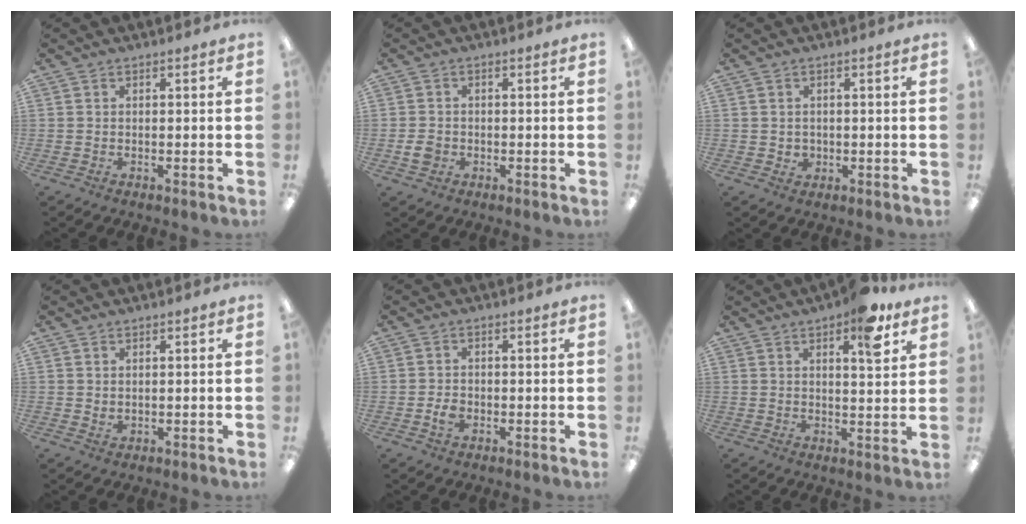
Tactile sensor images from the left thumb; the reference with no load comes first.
{"total": 3.0, "force": [-0.8, 2.6, 1.4], "torque": [-0.022, 0.006, -0.013]}
{"total": 1.9, "force": [0.4, 1.8, 0.4], "torque": [-0.001, -0.001, 0.005]}
{"total": 1.3, "force": [0.9, 0.9, 0.4], "torque": [-0.002, -0.002, 0.014]}
{"total": 2.6, "force": [-0.7, 2.0, 1.5], "torque": [-0.024, 0.003, -0.011]}
{"total": 9.3, "force": [5.8, 3.1, 6.6], "torque": [-0.079, -0.028, 0.089]}